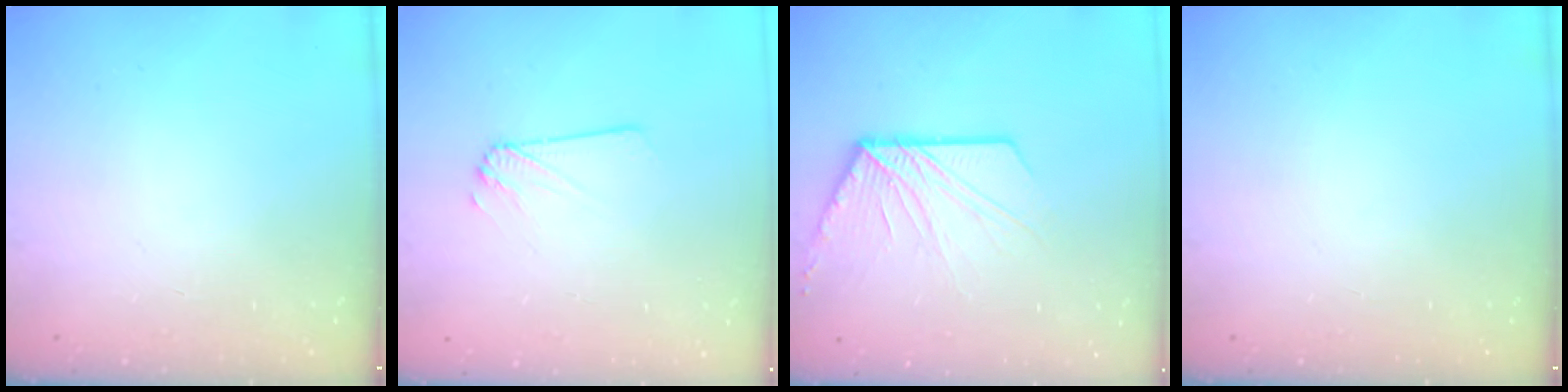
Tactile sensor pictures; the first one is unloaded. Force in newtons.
{"total": 2.1, "press": 2.1, "slide": 0.1}
{"total": 11.7, "press": 11.7, "slide": 0.4}
{"total": 0.0}